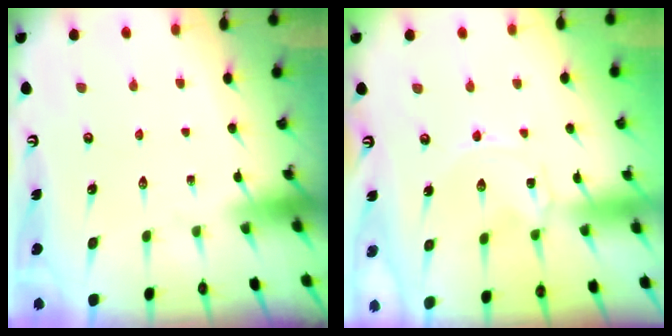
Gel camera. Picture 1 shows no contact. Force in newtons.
{"total": 0.0}